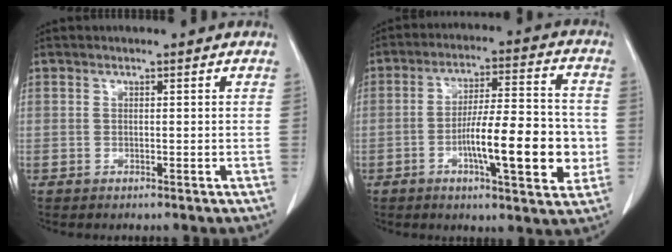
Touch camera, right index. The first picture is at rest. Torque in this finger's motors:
{"motor_torque": [1.29, -0.85, 0.38, 0.20]}